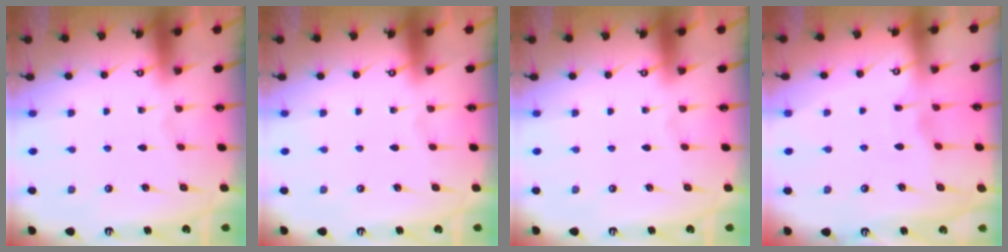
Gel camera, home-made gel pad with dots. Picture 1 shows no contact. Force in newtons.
{"total": 0.0}
{"total": 0.0}
{"total": 2.6, "press": 2.6, "slide": 0.3}